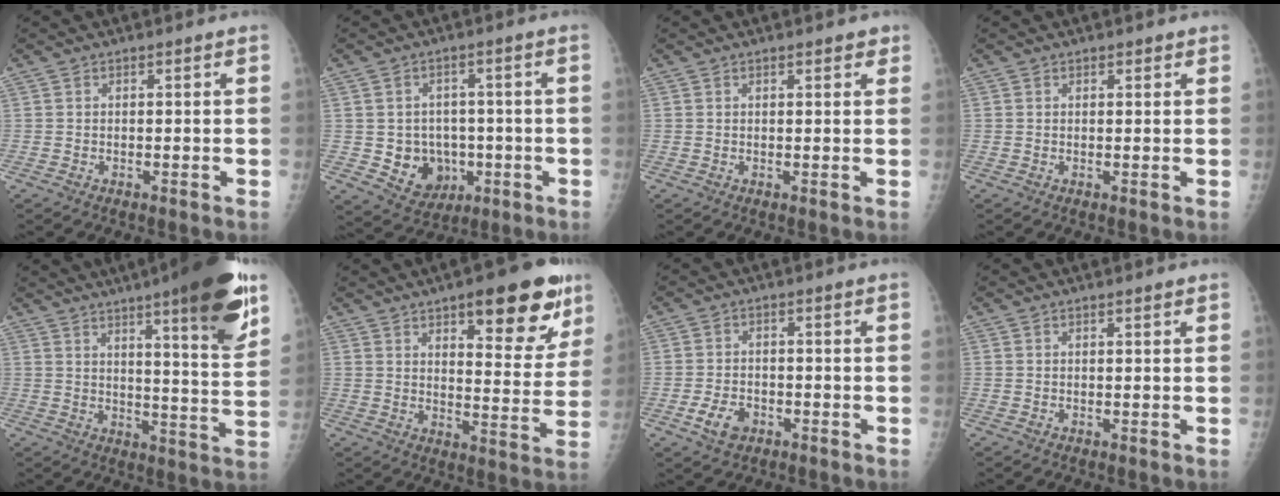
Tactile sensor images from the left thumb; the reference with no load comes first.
{"total": 9.0, "force": [-1.7, 7.9, 4.1], "torque": [-0.024, 0.008, -0.010]}
{"total": 2.1, "force": [1.4, 0.9, 1.3], "torque": [-0.007, -0.003, 0.014]}
{"total": 0.9, "force": [0.7, 0.5, 0.4], "torque": [0.001, -0.003, 0.006]}
{"total": 19.9, "force": [11.5, 3.2, 15.9], "torque": [-0.201, -0.049, 0.159]}
{"total": 18.2, "force": [10.1, 6.4, 13.7], "torque": [-0.137, -0.045, 0.138]}
{"total": 4.8, "force": [-2.2, 3.2, 2.7], "torque": [-0.045, 0.013, -0.036]}
{"total": 0.8, "force": [0.6, 0.2, 0.6], "torque": [-0.008, 0.000, 0.009]}